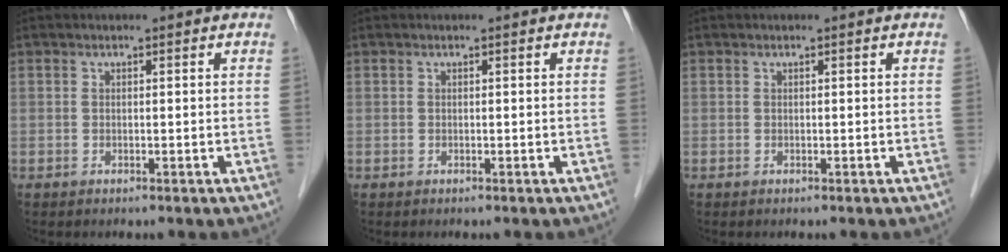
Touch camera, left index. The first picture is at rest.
{"total": 0.0}
{"total": 0.0}